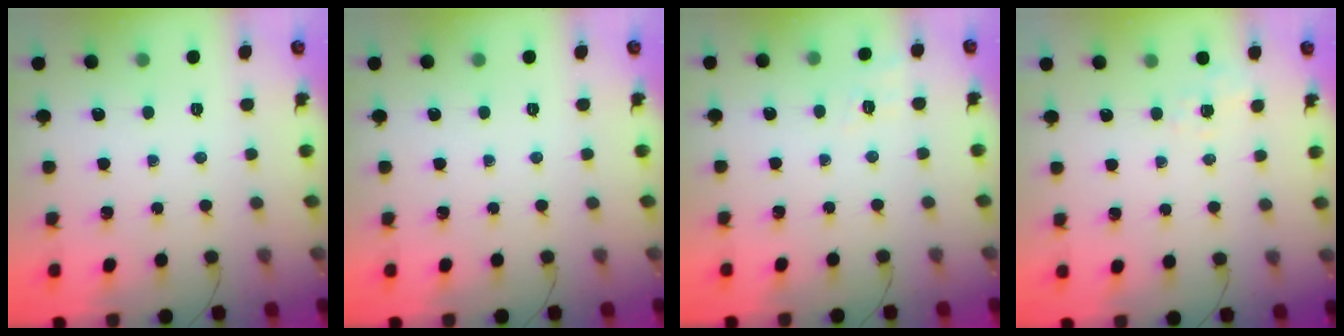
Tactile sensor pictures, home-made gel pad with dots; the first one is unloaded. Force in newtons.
{"total": 0.0}
{"total": 8.0, "press": 7.8, "slide": 2.1}
{"total": 1.7, "press": 0.9, "slide": 1.4}